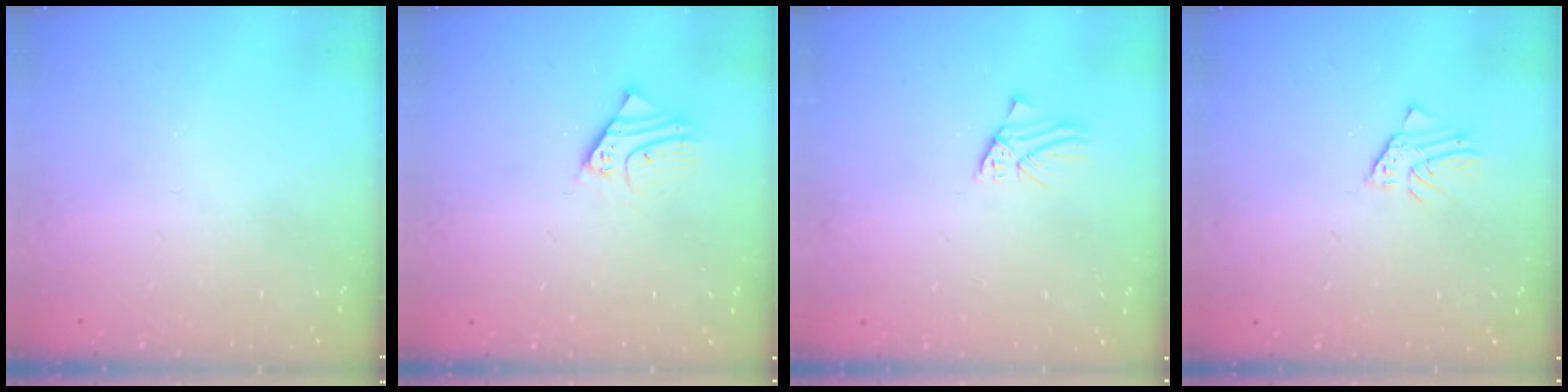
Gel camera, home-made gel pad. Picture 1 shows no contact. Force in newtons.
{"total": 2.5, "press": 2.5, "slide": 0.2}
{"total": 1.4, "press": 1.4, "slide": 0.1}
{"total": 2.3, "press": 2.3, "slide": 0.1}